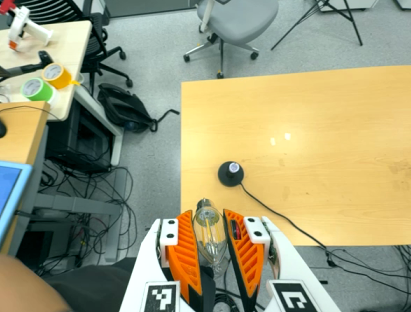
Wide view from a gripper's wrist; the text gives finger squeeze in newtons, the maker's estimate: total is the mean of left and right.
{"total": 13.0, "left": 14.0, "right": 12.0}